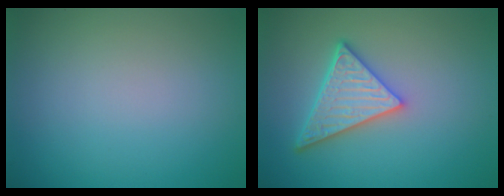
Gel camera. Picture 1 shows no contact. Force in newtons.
{"total": 4.7, "press": 4.2, "slide": 2.2}